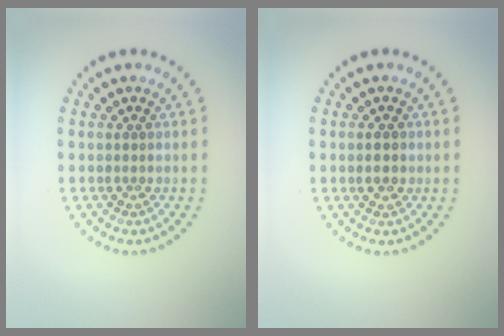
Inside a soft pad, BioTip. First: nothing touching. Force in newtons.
{"total": 2.0, "press": 2.0, "slide": 0.0}